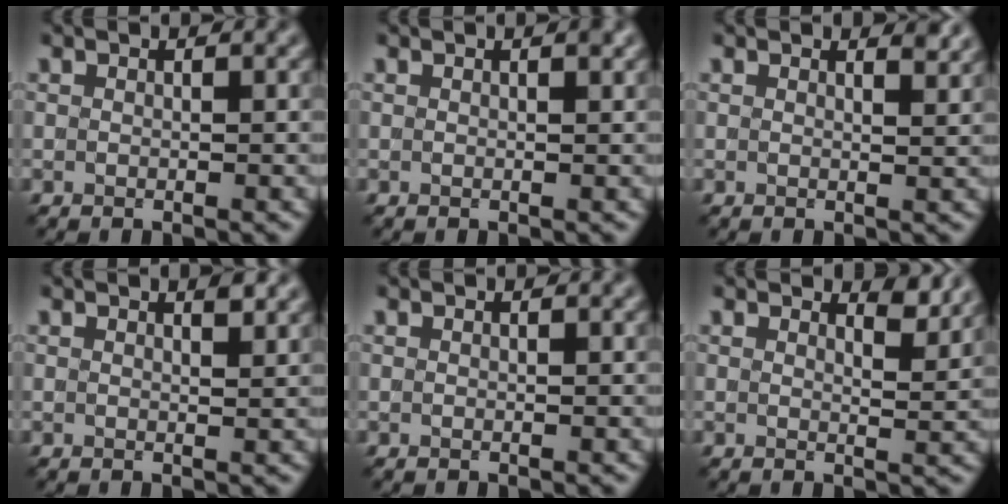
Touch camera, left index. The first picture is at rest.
{"total": 0.6, "force": [0.4, 0.1, 0.5], "torque": [-0.005, 0.000, 0.006]}
{"total": 1.4, "force": [1.3, 0.2, 0.5], "torque": [-0.004, -0.003, 0.015]}
{"total": 1.1, "force": [0.9, 0.2, 0.6], "torque": [-0.007, -0.001, 0.014]}
{"total": 0.0}
{"total": 1.9, "force": [1.7, 0.4, 0.9], "torque": [-0.013, -0.008, 0.022]}